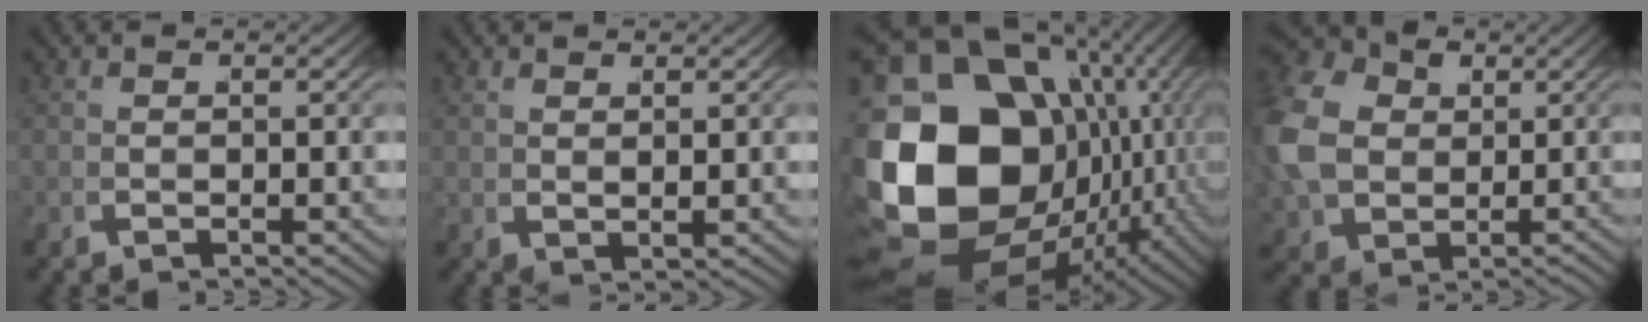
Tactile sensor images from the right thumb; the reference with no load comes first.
{"total": 1.6, "force": [1.4, -0.5, 0.5], "torque": [-0.014, -0.005, 0.039]}
{"total": 27.1, "force": [-3.2, 19.6, 18.3], "torque": [-0.354, -0.080, -0.017]}
{"total": 8.8, "force": [1.6, 7.2, 4.9], "torque": [-0.130, -0.022, 0.043]}